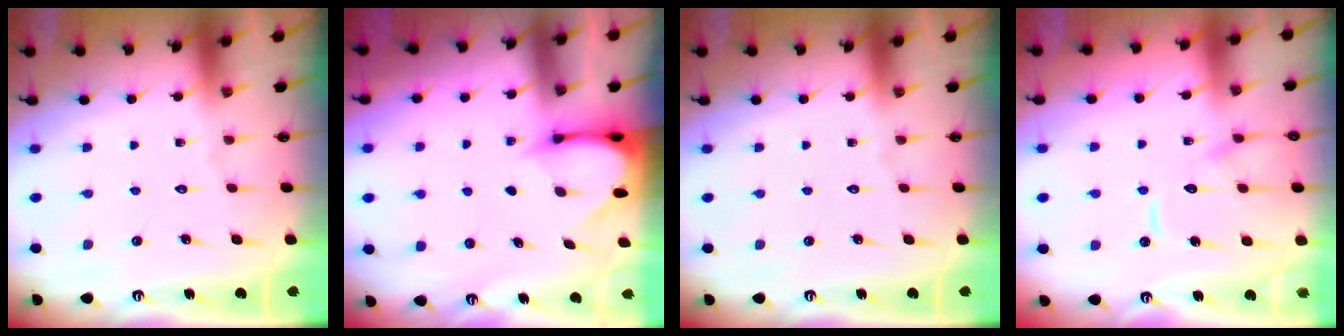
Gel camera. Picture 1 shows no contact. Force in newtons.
{"total": 3.3, "press": 3.3, "slide": 0.3}
{"total": 0.0}
{"total": 11.6, "press": 11.5, "slide": 1.1}